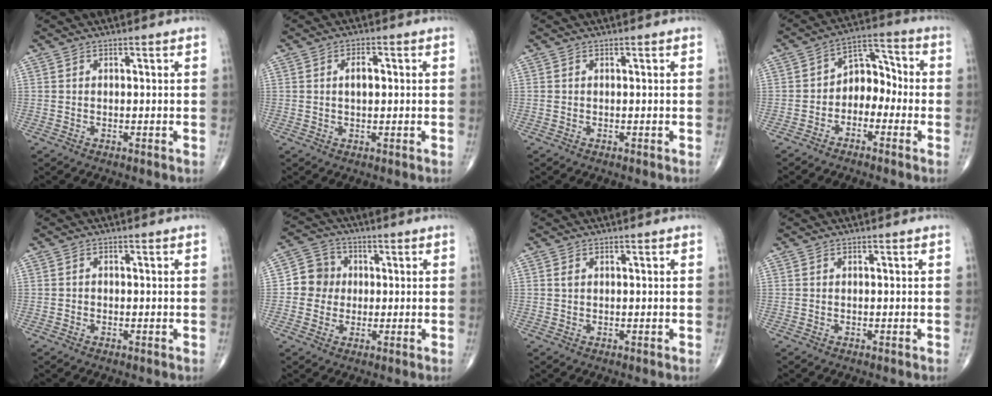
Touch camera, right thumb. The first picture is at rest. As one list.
[{"total": 3.0, "force": [0.4, 1.5, 2.5], "torque": [-0.039, 0.001, 0.006]}, {"total": 0.0}, {"total": 7.8, "force": [-2.1, 5.6, 5.0], "torque": [-0.044, 0.044, -0.051]}, {"total": 0.6, "force": [-0.2, 0.5, 0.2], "torque": [0.002, 0.003, -0.007]}, {"total": 6.7, "force": [0.1, 6.4, 2.0], "torque": [-0.003, 0.012, -0.010]}, {"total": 0.9, "force": [0.3, 0.6, 0.5], "torque": [-0.010, 0.002, 0.006]}, {"total": 0.0}]